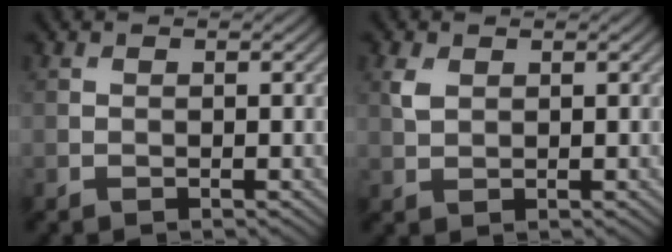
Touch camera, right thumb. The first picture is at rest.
{"total": 2.0, "force": [0.9, 1.3, 1.2], "torque": [-0.036, 0.002, 0.020]}